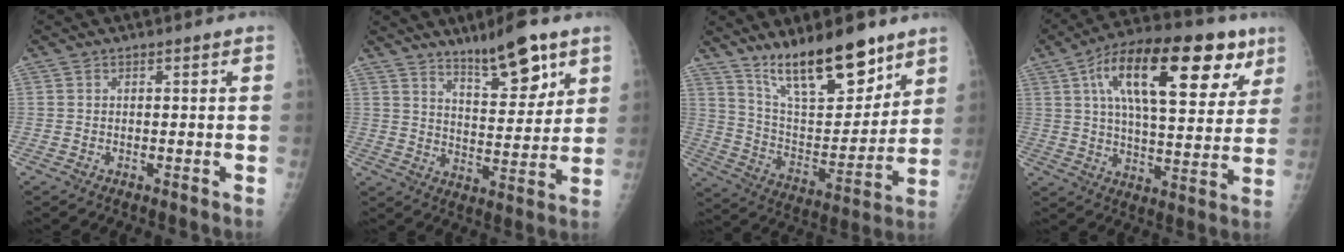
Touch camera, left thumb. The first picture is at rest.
{"total": 12.0, "force": [8.1, 3.5, 8.1], "torque": [-0.102, -0.055, 0.132]}
{"total": 18.5, "force": [13.3, 6.2, 11.4], "torque": [-0.138, -0.087, 0.236]}
{"total": 24.5, "force": [10.7, 10.5, 19.5], "torque": [-0.269, -0.001, 0.165]}